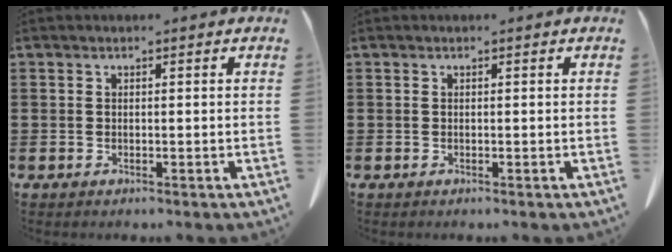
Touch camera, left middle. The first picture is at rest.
{"total": 0.0}